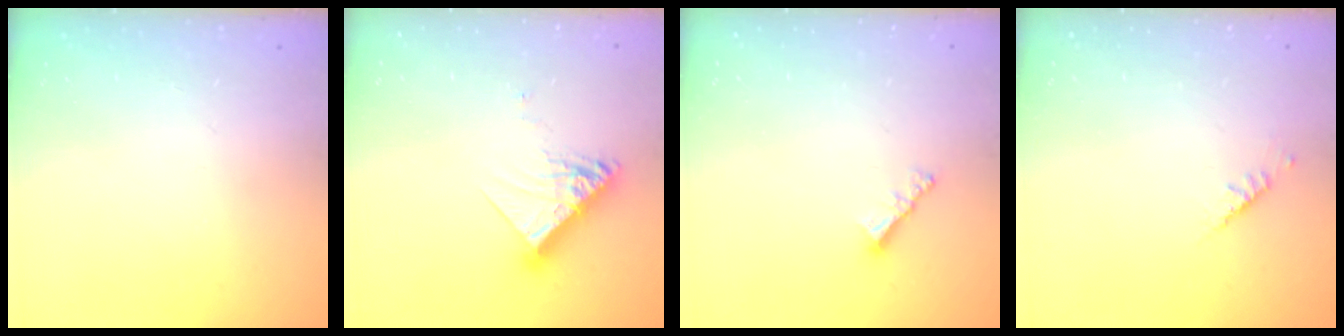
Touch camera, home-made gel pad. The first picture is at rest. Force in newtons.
{"total": 12.0, "press": 11.9, "slide": 0.2}
{"total": 2.9, "press": 2.9, "slide": 0.3}
{"total": 2.5, "press": 2.4, "slide": 0.7}